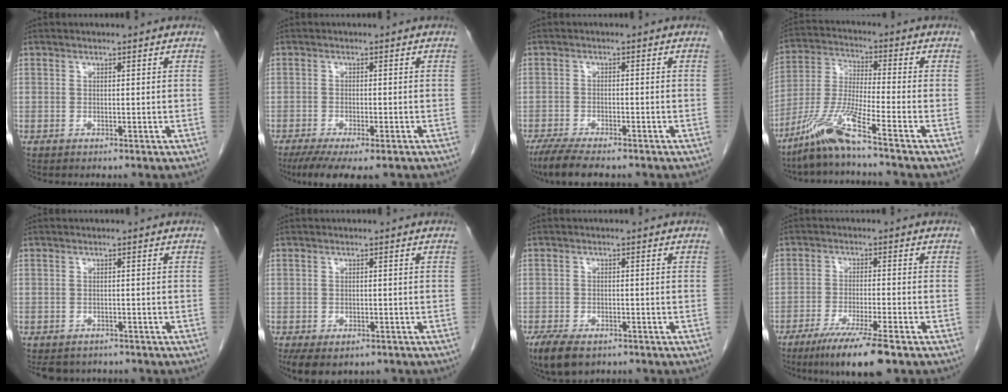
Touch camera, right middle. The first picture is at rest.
{"total": 9.2, "force": [-6.7, 2.4, 5.8], "torque": [-0.087, -0.017, -0.102]}
{"total": 7.7, "force": [-6.2, 1.6, 4.2], "torque": [-0.069, -0.016, -0.101]}
{"total": 9.7, "force": [-6.9, -1.1, 6.6], "torque": [-0.144, -0.026, -0.141]}
{"total": 6.2, "force": [-5.2, 3.2, 1.2], "torque": [-0.011, -0.001, -0.064]}
{"total": 6.7, "force": [-4.5, 3.6, 3.5], "torque": [-0.056, -0.007, -0.063]}
{"total": 7.2, "force": [-5.0, 3.2, 4.0], "torque": [-0.070, -0.010, -0.076]}
{"total": 9.4, "force": [-6.4, 0.3, 6.9], "torque": [-0.116, -0.024, -0.105]}